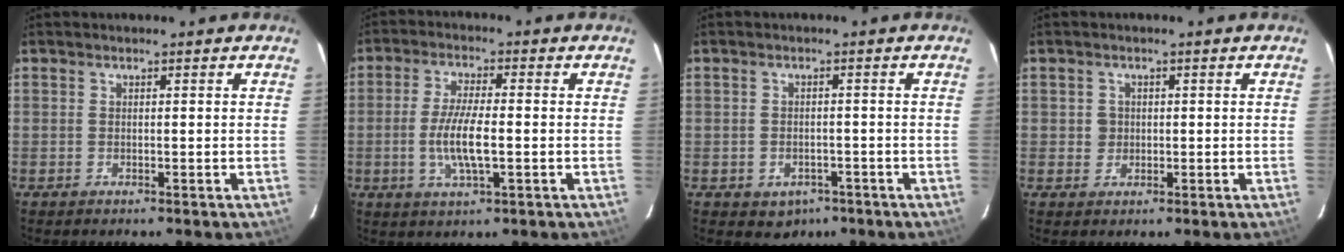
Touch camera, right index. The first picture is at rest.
{"total": 7.8, "force": [-1.4, 1.9, 7.4], "torque": [-0.148, -0.007, -0.026]}
{"total": 4.4, "force": [-2.3, 3.5, 1.2], "torque": [-0.035, 0.003, -0.019]}
{"total": 2.1, "force": [0.1, 2.1, 0.2], "torque": [0.002, 0.005, 0.002]}